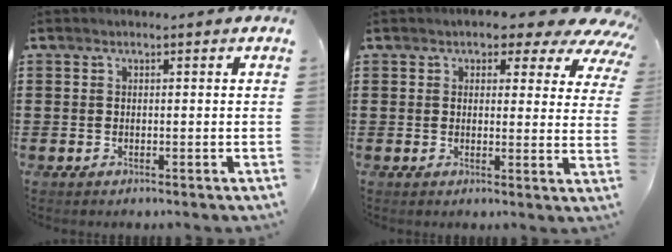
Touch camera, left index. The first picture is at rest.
{"total": 4.4, "force": [3.3, 2.0, 2.1], "torque": [-0.034, -0.017, 0.051]}